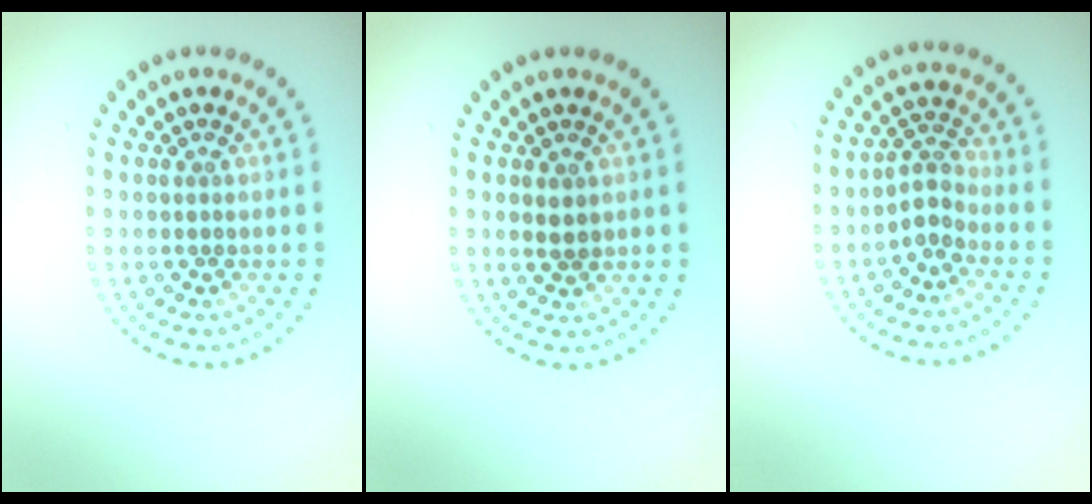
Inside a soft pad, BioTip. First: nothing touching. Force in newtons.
{"total": 1.2, "press": 1.2, "slide": 0.3}
{"total": 2.1, "press": 1.6, "slide": 1.3}